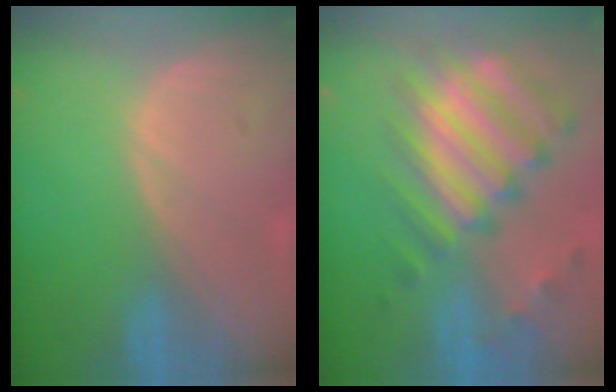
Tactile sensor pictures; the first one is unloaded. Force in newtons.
{"total": 12.2, "press": 10.5, "slide": 6.1}